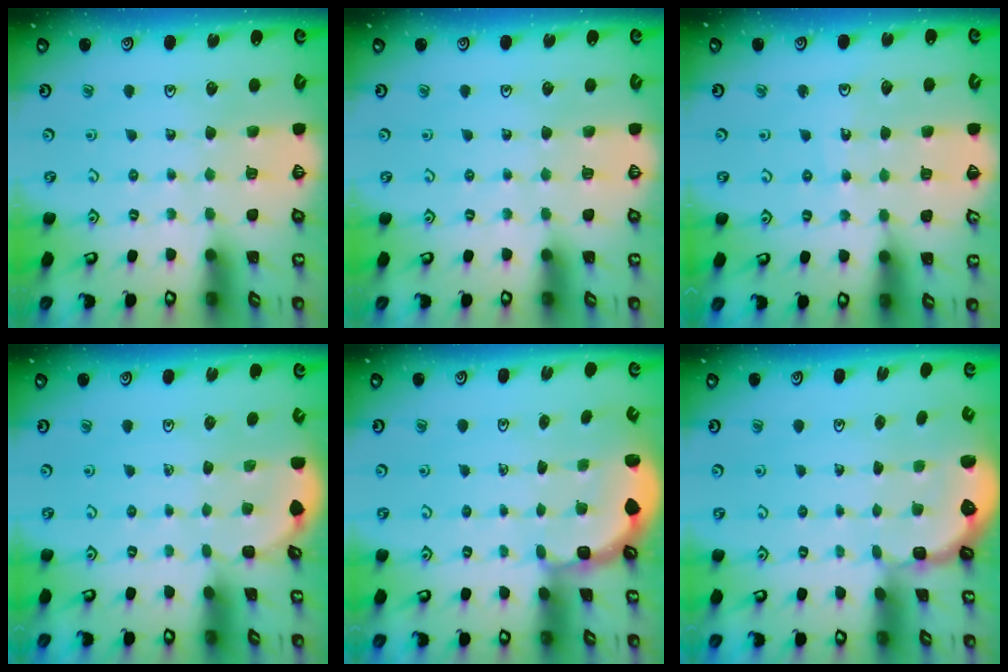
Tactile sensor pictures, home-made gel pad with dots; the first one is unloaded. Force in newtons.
{"total": 0.0}
{"total": 7.2, "press": 7.0, "slide": 1.4}
{"total": 0.9, "press": 0.9, "slide": 0.1}
{"total": 2.5, "press": 1.9, "slide": 1.6}
{"total": 2.6, "press": 2.1, "slide": 1.6}